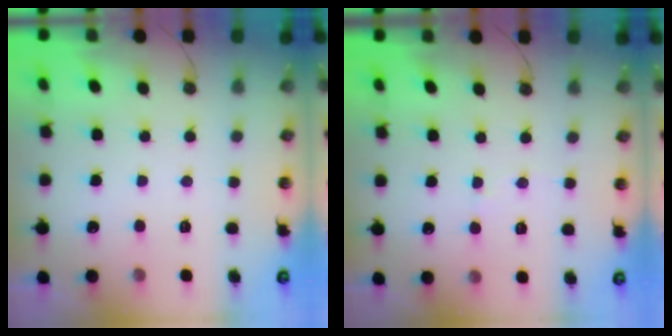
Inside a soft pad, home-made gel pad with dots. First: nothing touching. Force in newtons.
{"total": 5.0, "press": 5.0, "slide": 0.6}